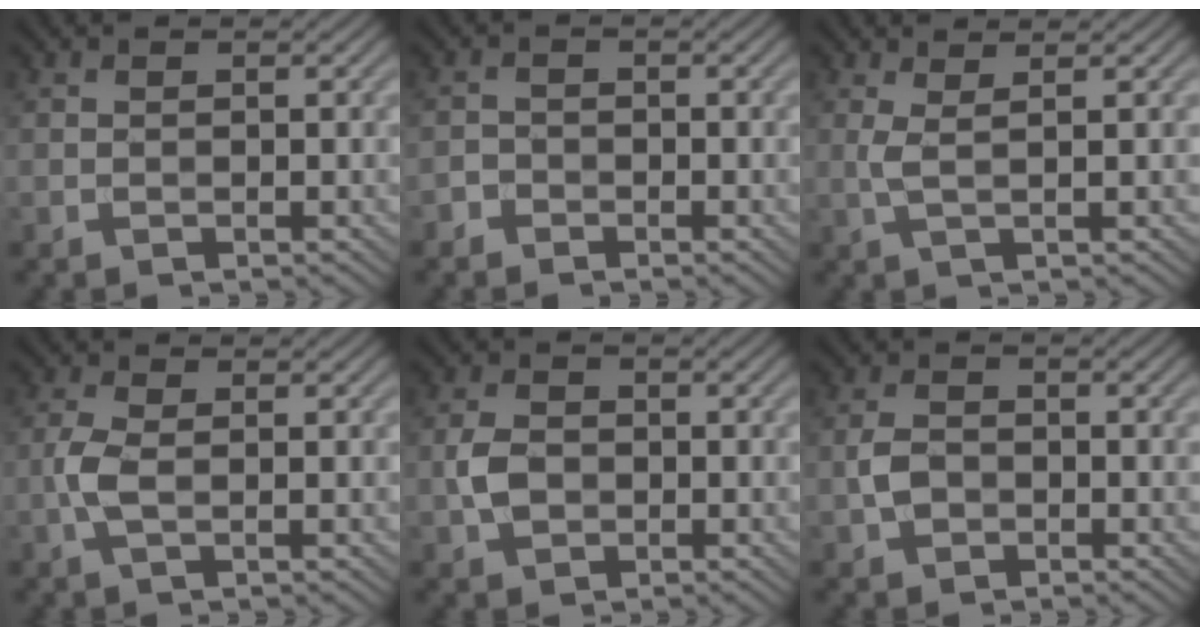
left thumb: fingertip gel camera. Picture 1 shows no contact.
{"total": 1.5, "force": [-1.2, 0.9, 0.2], "torque": [-0.001, 0.002, -0.028]}
{"total": 2.3, "force": [0.9, 0.5, 2.1], "torque": [-0.042, 0.003, 0.016]}
{"total": 3.0, "force": [-0.4, 1.2, 2.7], "torque": [-0.070, 0.001, -0.013]}
{"total": 3.5, "force": [-0.7, 2.7, 2.2], "torque": [-0.052, -0.001, -0.017]}
{"total": 2.7, "force": [-0.8, 2.0, 1.6], "torque": [-0.037, 0.000, -0.021]}